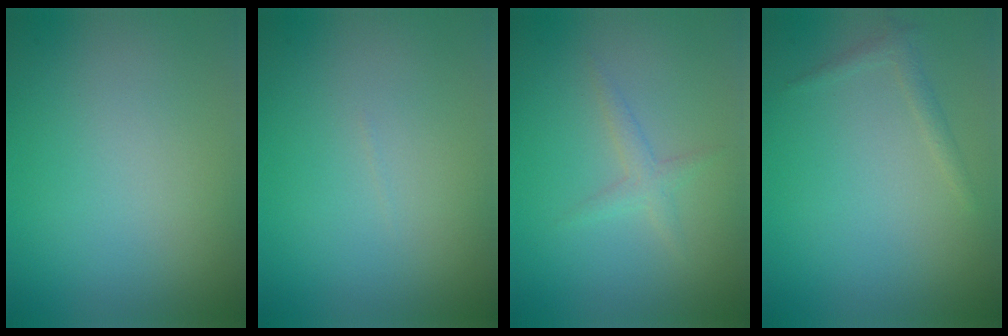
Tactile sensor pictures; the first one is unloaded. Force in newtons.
{"total": 0.0}
{"total": 1.3, "press": 1.3, "slide": 0.1}
{"total": 1.0, "press": 1.0, "slide": 0.0}